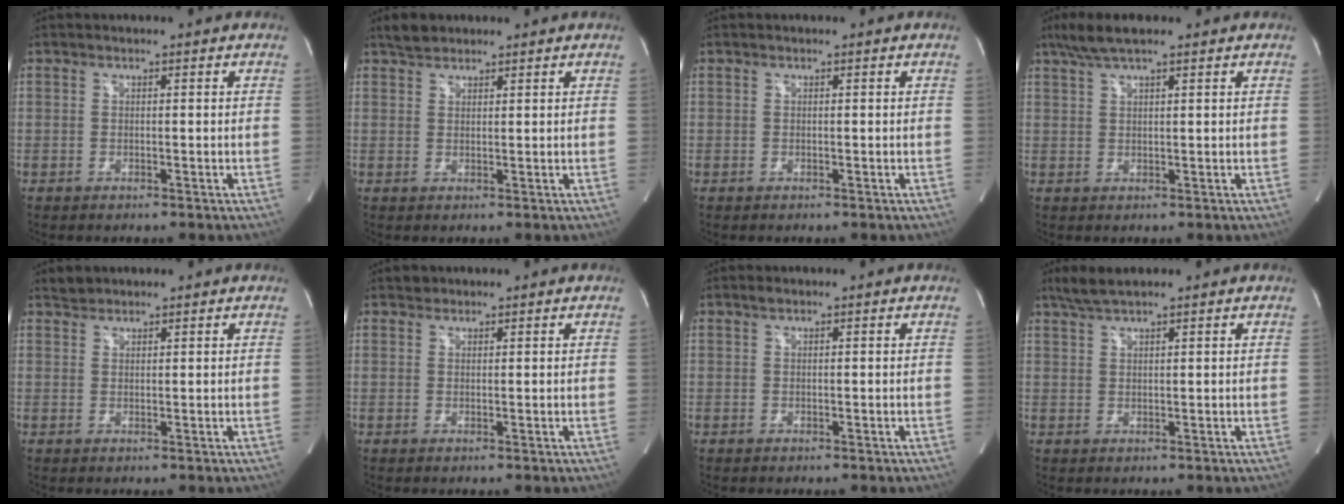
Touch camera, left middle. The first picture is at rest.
{"total": 2.7, "force": [2.3, 1.2, 0.7], "torque": [-0.018, 0.012, 0.041]}
{"total": 0.0}
{"total": 5.5, "force": [4.1, 0.8, 3.6], "torque": [-0.077, 0.023, 0.077]}
{"total": 1.6, "force": [1.4, 0.6, 0.0], "torque": [-0.002, 0.008, 0.027]}
{"total": 1.0, "force": [0.8, 0.6, -0.1], "torque": [0.005, 0.003, 0.010]}
{"total": 0.6, "force": [0.4, 0.2, 0.3], "torque": [-0.011, 0.005, 0.009]}
{"total": 3.7, "force": [3.0, 0.2, 2.1], "torque": [-0.048, 0.014, 0.062]}